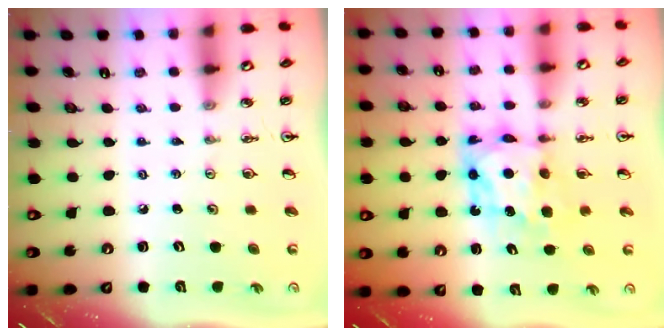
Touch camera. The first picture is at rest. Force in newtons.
{"total": 7.2, "press": 7.1, "slide": 0.7}